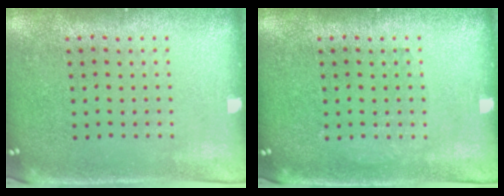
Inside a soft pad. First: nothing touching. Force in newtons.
{"total": 0.8, "press": 0.8, "slide": 0.1}